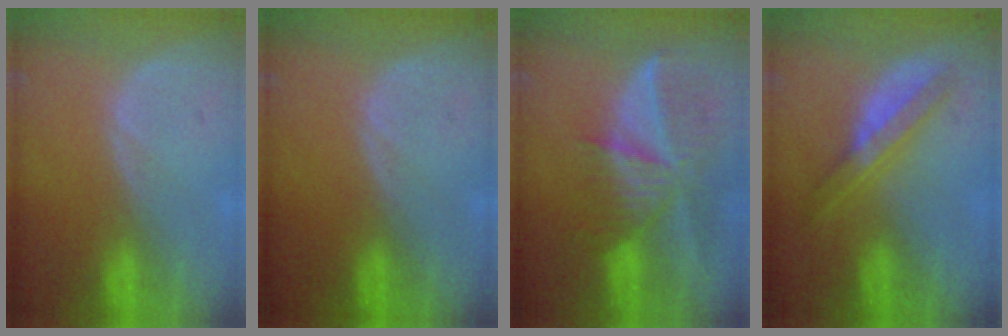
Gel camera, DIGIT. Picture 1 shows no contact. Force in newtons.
{"total": 0.0}
{"total": 9.8, "press": 8.6, "slide": 4.6}
{"total": 5.7, "press": 5.3, "slide": 1.9}